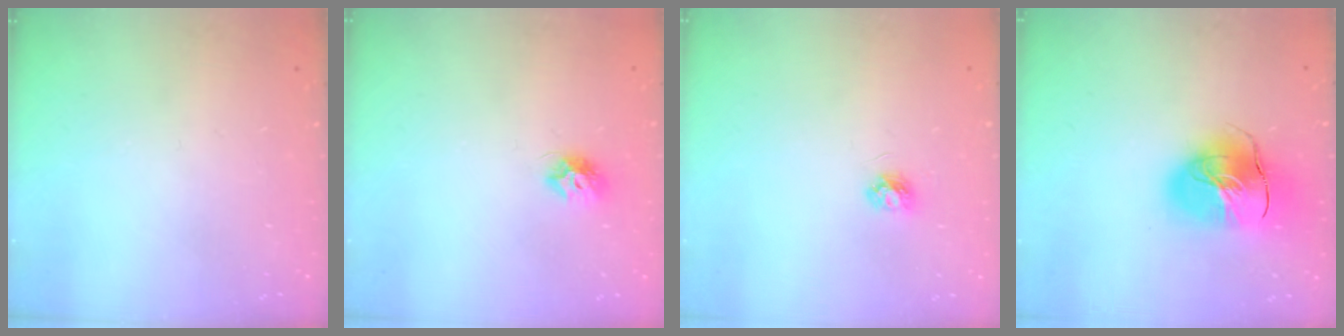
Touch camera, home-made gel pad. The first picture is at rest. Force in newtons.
{"total": 7.4, "press": 7.4, "slide": 0.2}
{"total": 3.9, "press": 3.9, "slide": 0.4}
{"total": 16.2, "press": 16.0, "slide": 2.3}